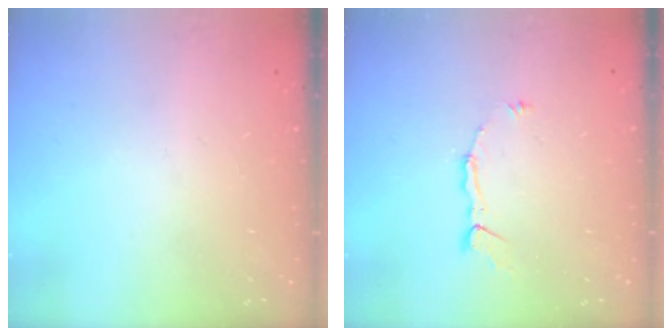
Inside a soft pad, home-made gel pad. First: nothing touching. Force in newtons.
{"total": 4.7, "press": 4.7, "slide": 0.1}